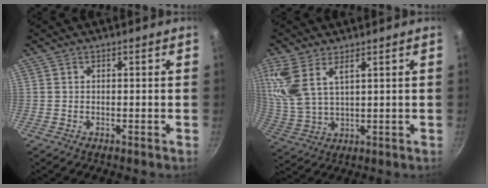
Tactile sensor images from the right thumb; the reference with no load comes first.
{"total": 11.8, "force": [6.4, 5.2, 8.4], "torque": [-0.179, -0.027, 0.141]}